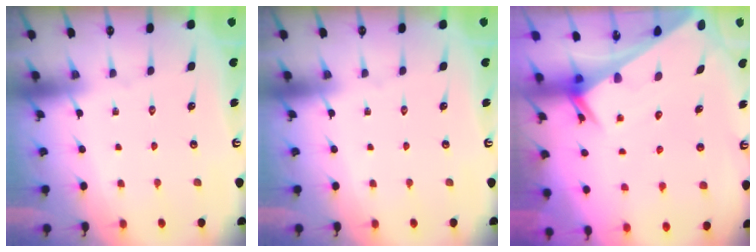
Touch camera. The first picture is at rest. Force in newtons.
{"total": 0.0}
{"total": 2.7, "press": 2.7, "slide": 0.1}